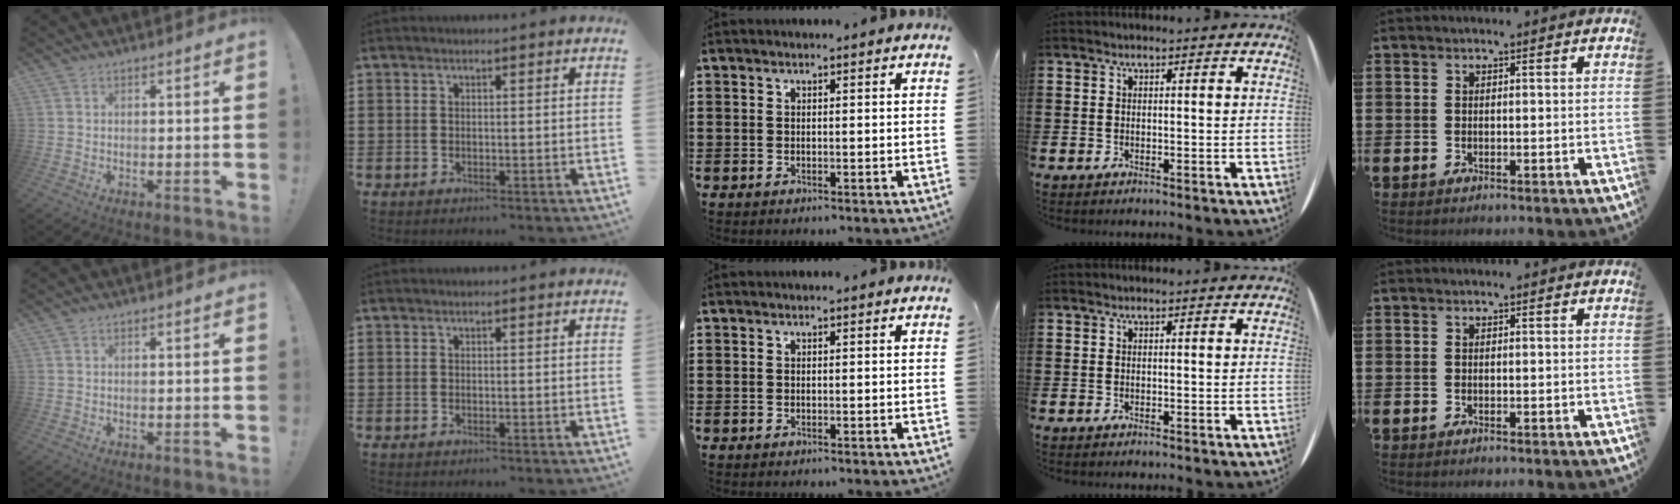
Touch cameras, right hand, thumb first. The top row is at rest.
{}